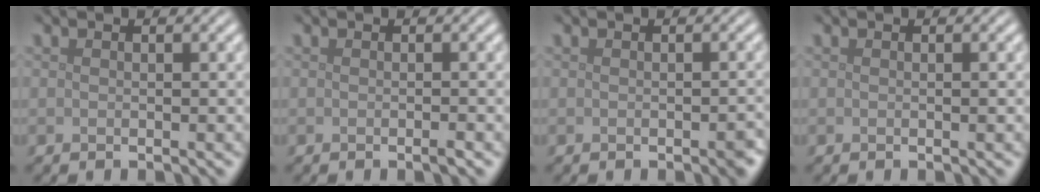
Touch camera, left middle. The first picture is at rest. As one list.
[{"total": 0.7, "force": [-0.3, 0.0, 0.6], "torque": [-0.009, 0.000, -0.006]}, {"total": 1.0, "force": [-0.5, 0.4, 0.8], "torque": [-0.011, -0.003, -0.004]}, {"total": 0.0}]